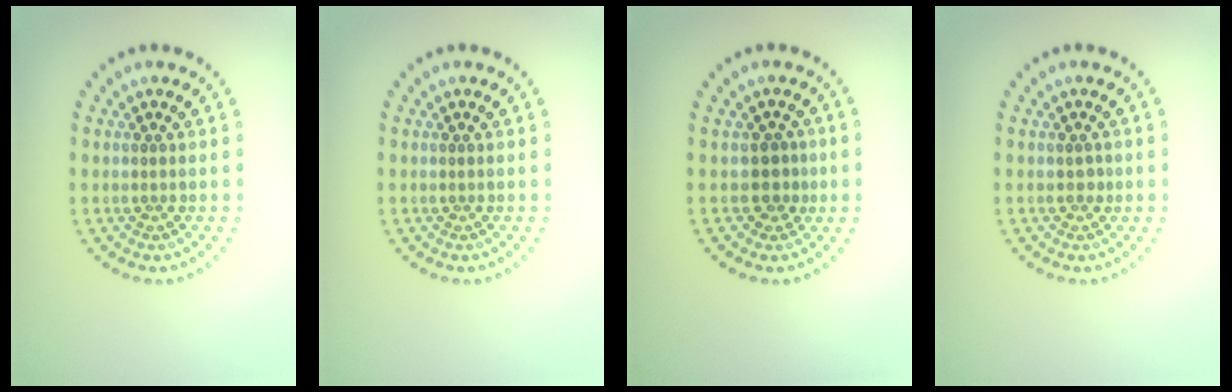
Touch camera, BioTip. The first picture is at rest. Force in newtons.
{"total": 0.0}
{"total": 1.8, "press": 1.4, "slide": 1.1}
{"total": 0.6, "press": 0.5, "slide": 0.1}